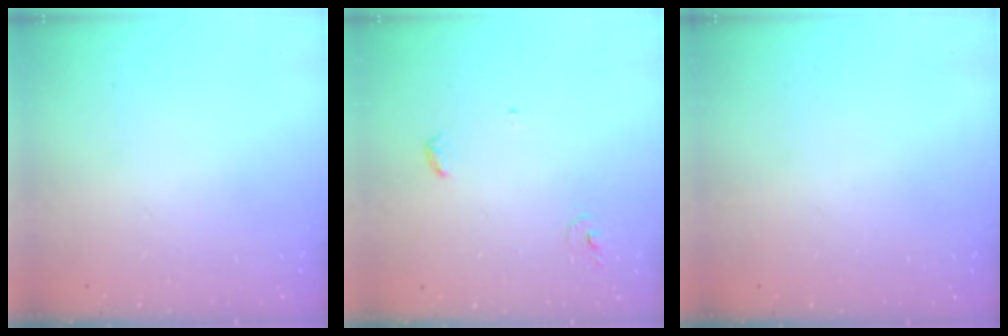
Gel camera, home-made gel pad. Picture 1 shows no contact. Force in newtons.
{"total": 4.0, "press": 4.0, "slide": 0.3}
{"total": 0.0}